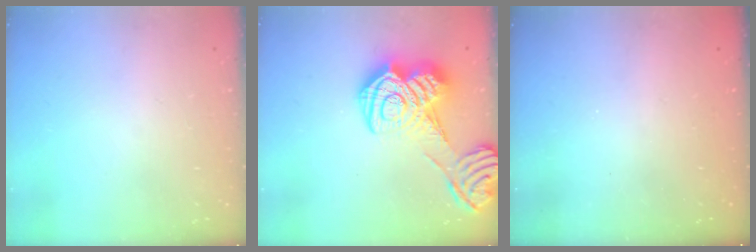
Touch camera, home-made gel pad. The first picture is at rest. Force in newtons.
{"total": 20.2, "press": 20.1, "slide": 1.2}
{"total": 1.8, "press": 1.7, "slide": 0.5}